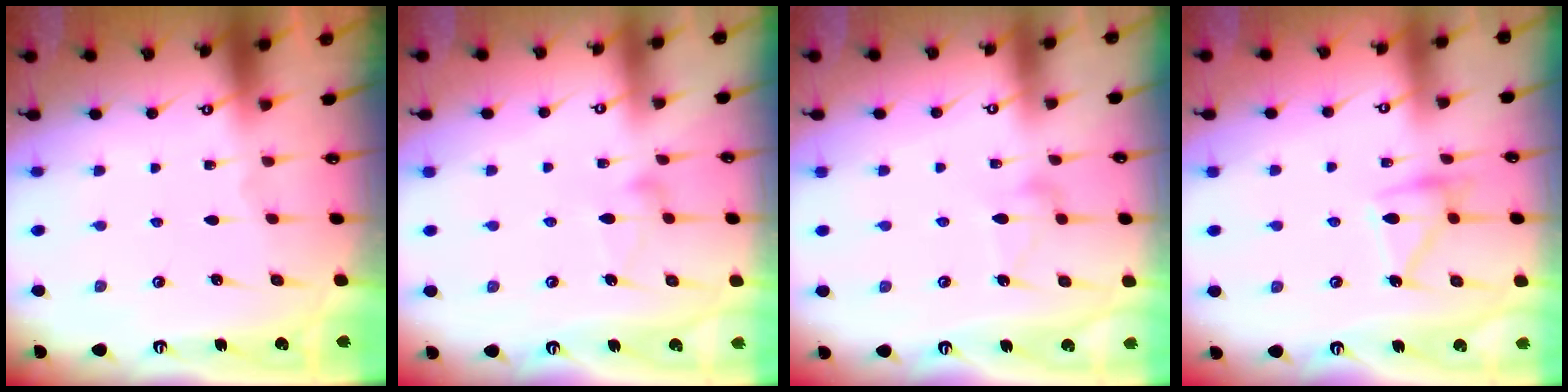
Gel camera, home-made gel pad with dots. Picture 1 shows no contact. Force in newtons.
{"total": 6.9, "press": 6.9, "slide": 0.3}
{"total": 7.9, "press": 7.9, "slide": 0.4}
{"total": 13.0, "press": 13.0, "slide": 0.5}